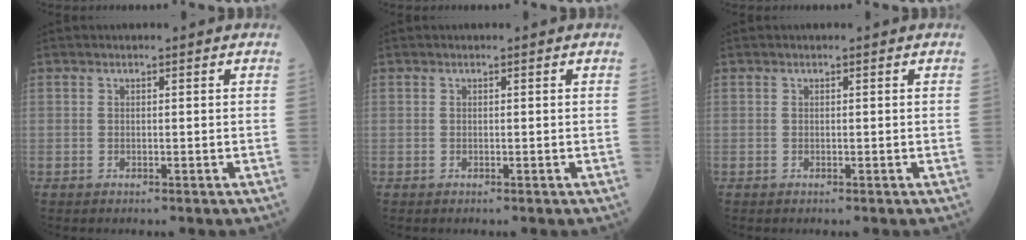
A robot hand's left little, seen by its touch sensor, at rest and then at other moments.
{"total": 0.0}
{"total": 0.0}